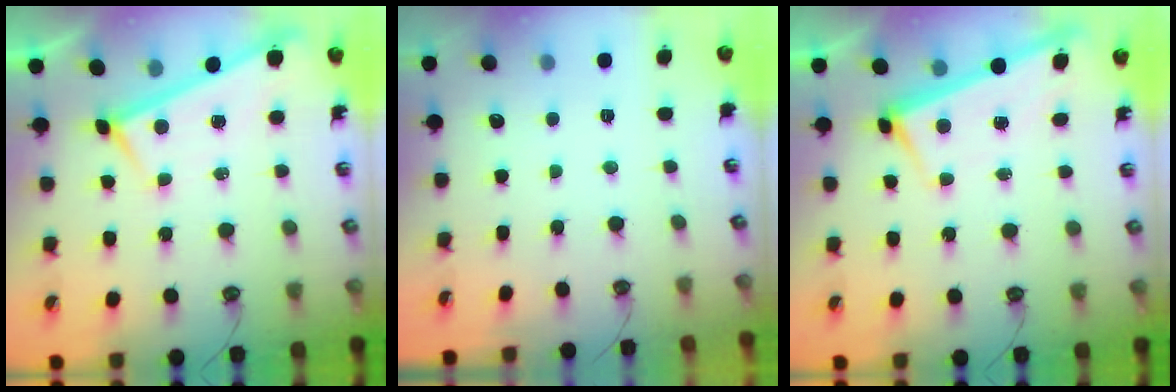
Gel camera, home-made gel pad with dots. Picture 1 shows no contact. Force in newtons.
{"total": 0.0}
{"total": 2.8, "press": 2.7, "slide": 0.5}